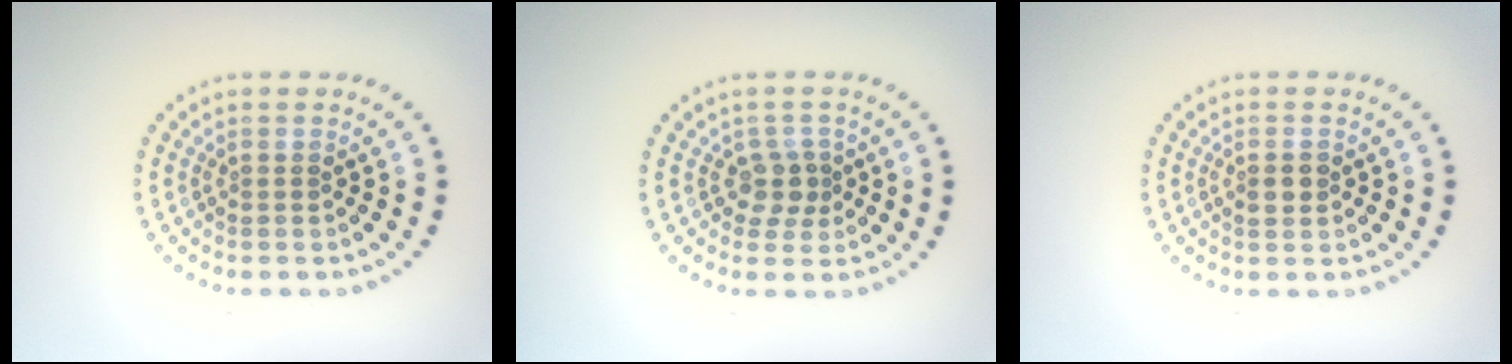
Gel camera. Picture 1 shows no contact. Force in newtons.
{"total": 2.1, "press": 1.8, "slide": 1.1}
{"total": 1.2, "press": 1.1, "slide": 0.1}